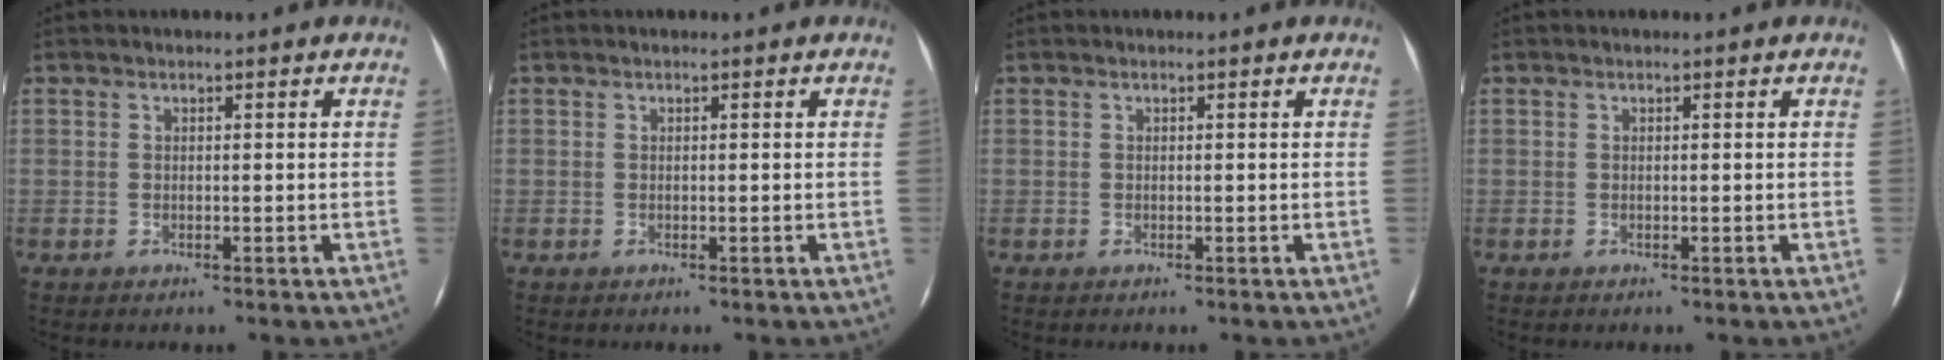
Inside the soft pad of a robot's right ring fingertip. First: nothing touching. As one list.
[{"total": 0.0}, {"total": 0.0}, {"total": 0.0}]